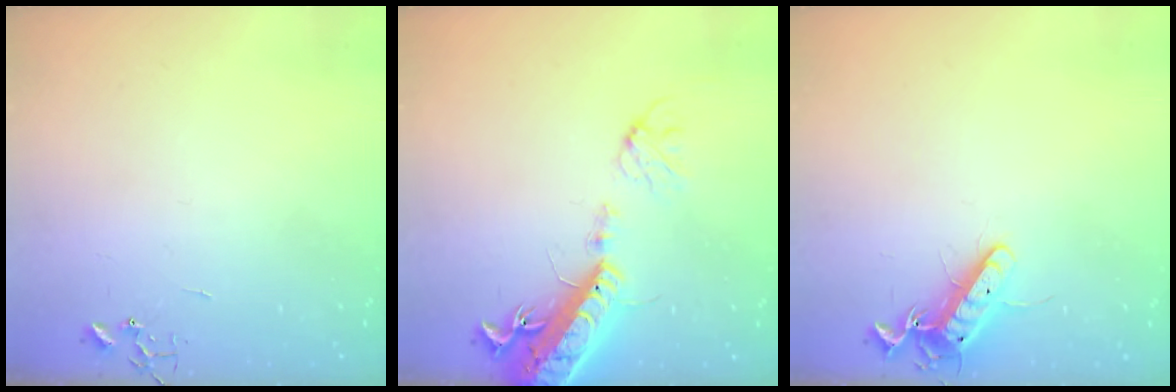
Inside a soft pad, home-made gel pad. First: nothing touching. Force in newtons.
{"total": 17.9, "press": 17.4, "slide": 3.9}
{"total": 12.4, "press": 12.4, "slide": 0.9}